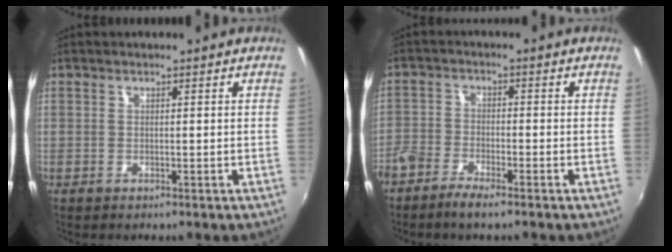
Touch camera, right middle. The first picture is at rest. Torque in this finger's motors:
{"motor_torque": [-0.17, -0.34, 0.05, 0.02]}